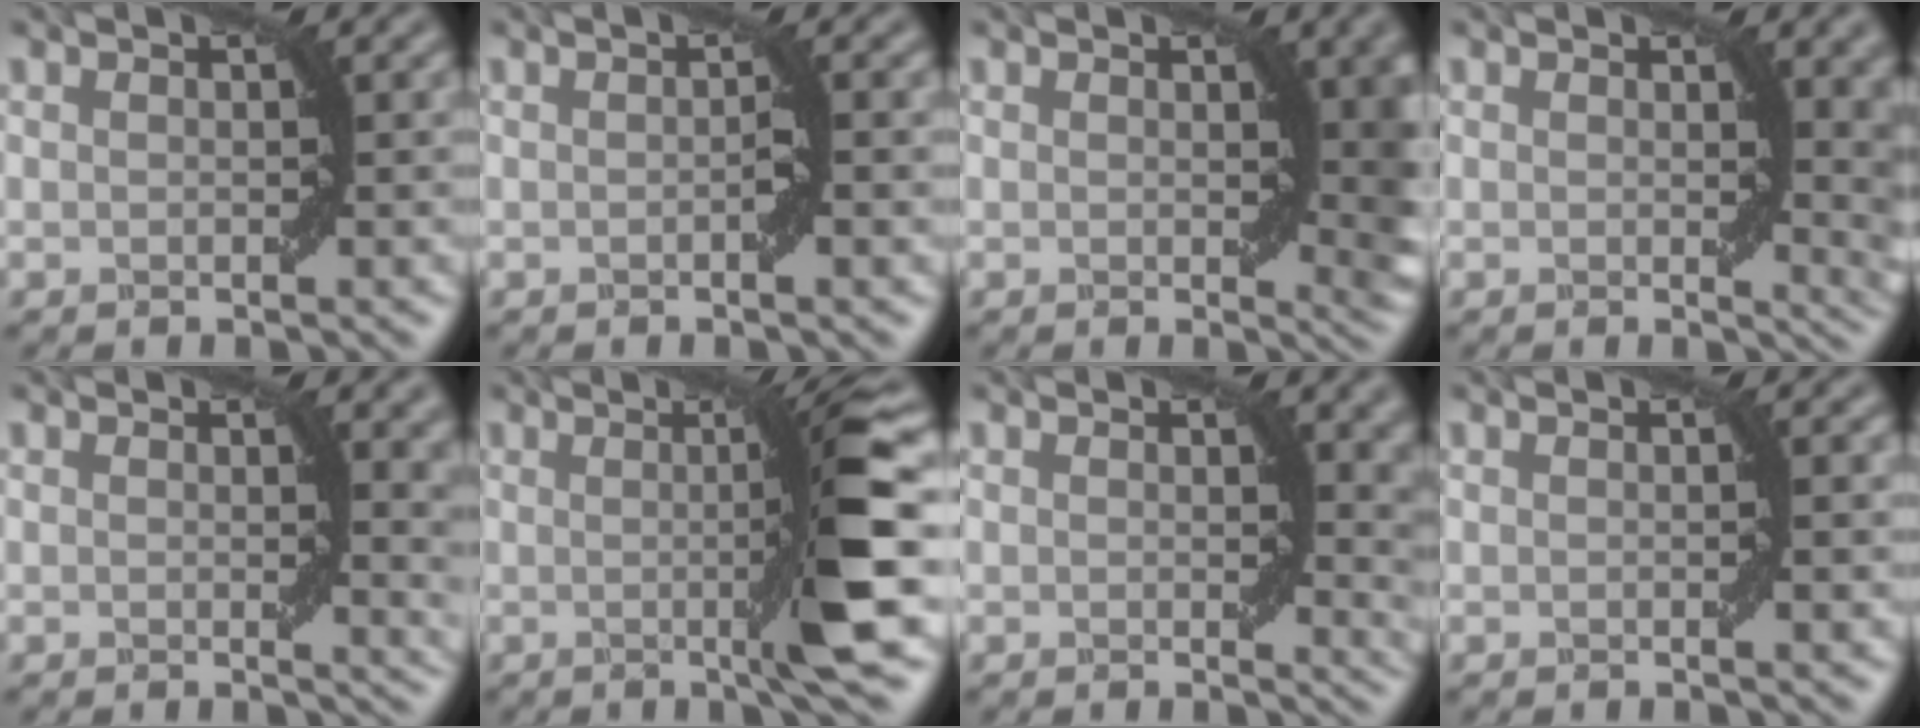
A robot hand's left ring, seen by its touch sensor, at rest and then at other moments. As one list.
[{"total": 1.3, "force": [-0.2, -0.1, 1.3], "torque": [-0.019, 0.002, -0.003]}, {"total": 4.9, "force": [0.9, 2.3, 4.3], "torque": [-0.037, -0.007, 0.017]}, {"total": 6.1, "force": [1.3, 2.5, 5.4], "torque": [-0.038, -0.007, 0.024]}, {"total": 4.6, "force": [1.2, 1.6, 4.2], "torque": [-0.033, -0.006, 0.023]}, {"total": 7.2, "force": [0.0, 0.6, 7.2], "torque": [-0.109, 0.000, 0.001]}, {"total": 4.5, "force": [1.3, 2.2, 3.7], "torque": [-0.032, -0.010, 0.023]}, {"total": 0.8, "force": [0.0, -0.1, 0.8], "torque": [-0.012, 0.003, -0.001]}]